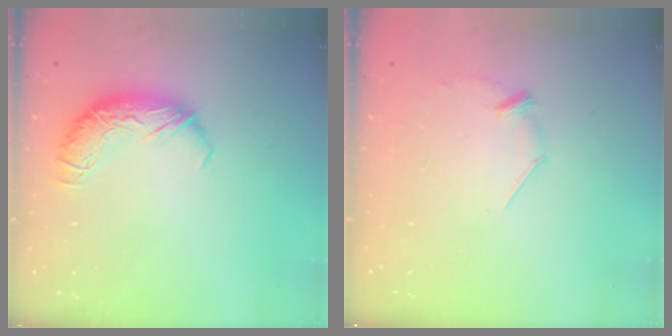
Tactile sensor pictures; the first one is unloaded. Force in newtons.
{"total": 6.7, "press": 6.6, "slide": 0.9}